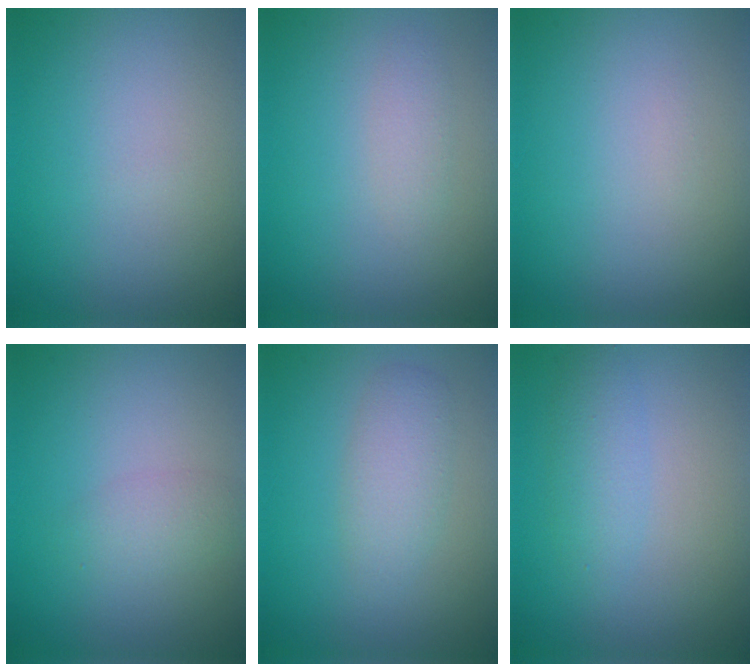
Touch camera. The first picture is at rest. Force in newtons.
{"total": 1.2, "press": 1.2, "slide": 0.1}
{"total": 0.0}
{"total": 1.6, "press": 1.6, "slide": 0.1}
{"total": 2.5, "press": 2.5, "slide": 0.0}
{"total": 2.1, "press": 2.0, "slide": 0.2}